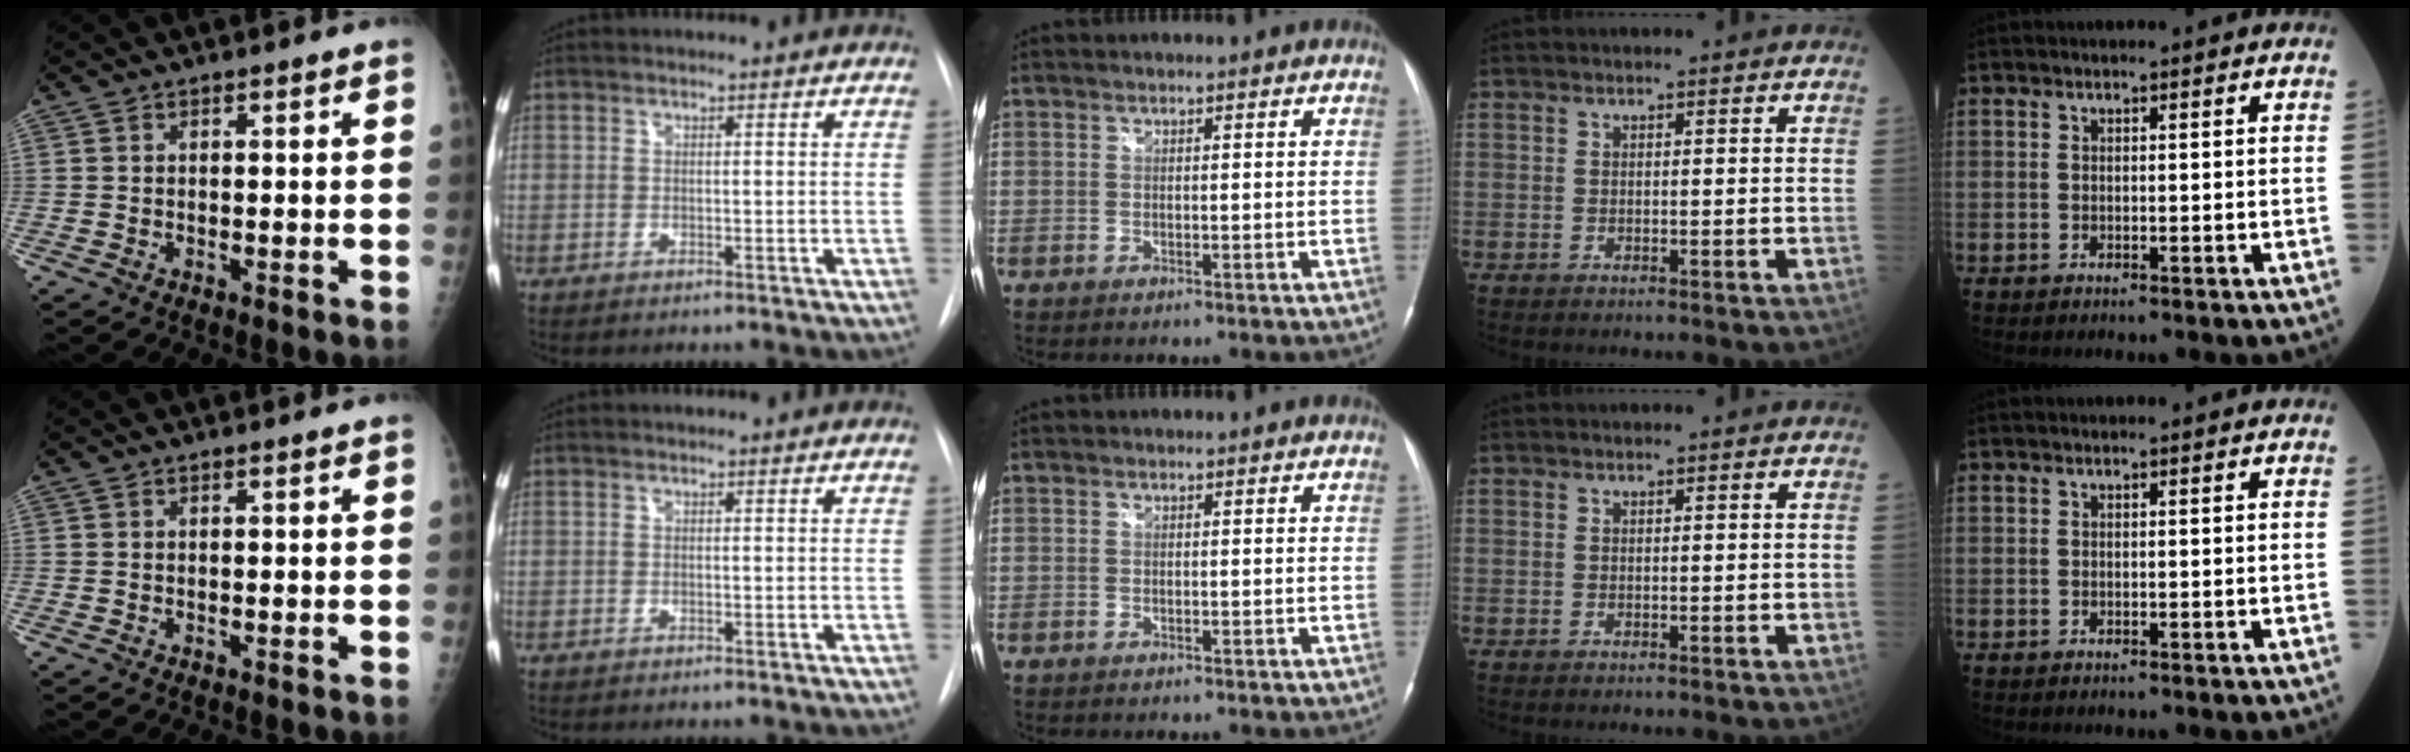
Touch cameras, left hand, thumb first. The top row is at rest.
{}